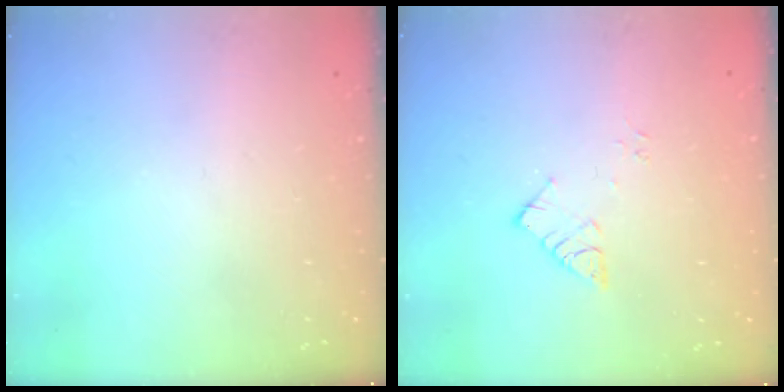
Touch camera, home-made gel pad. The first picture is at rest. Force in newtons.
{"total": 6.0, "press": 6.0, "slide": 0.3}